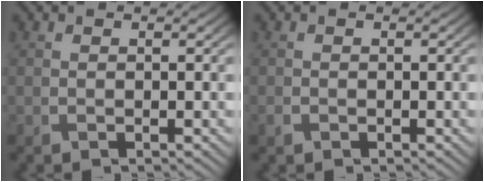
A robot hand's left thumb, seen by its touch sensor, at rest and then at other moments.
{"total": 0.7, "force": [-0.4, 0.5, 0.3], "torque": [-0.007, -0.003, -0.007]}